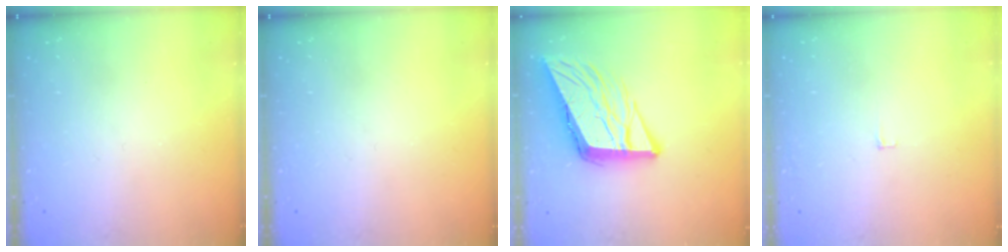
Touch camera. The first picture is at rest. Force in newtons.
{"total": 0.0}
{"total": 11.0, "press": 10.7, "slide": 2.3}
{"total": 3.4, "press": 3.4, "slide": 0.3}